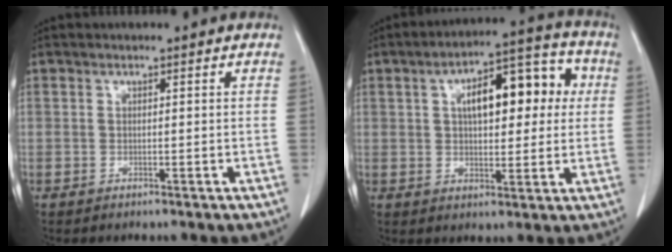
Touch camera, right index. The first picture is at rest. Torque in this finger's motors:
{"motor_torque": [1.19, 0.77, 0.49, 0.10]}